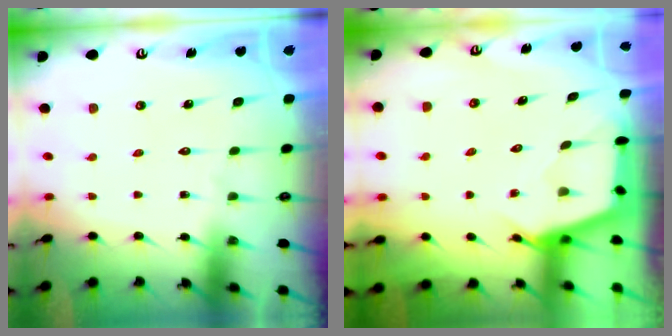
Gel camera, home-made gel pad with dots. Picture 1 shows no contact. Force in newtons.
{"total": 2.7, "press": 2.7, "slide": 0.3}